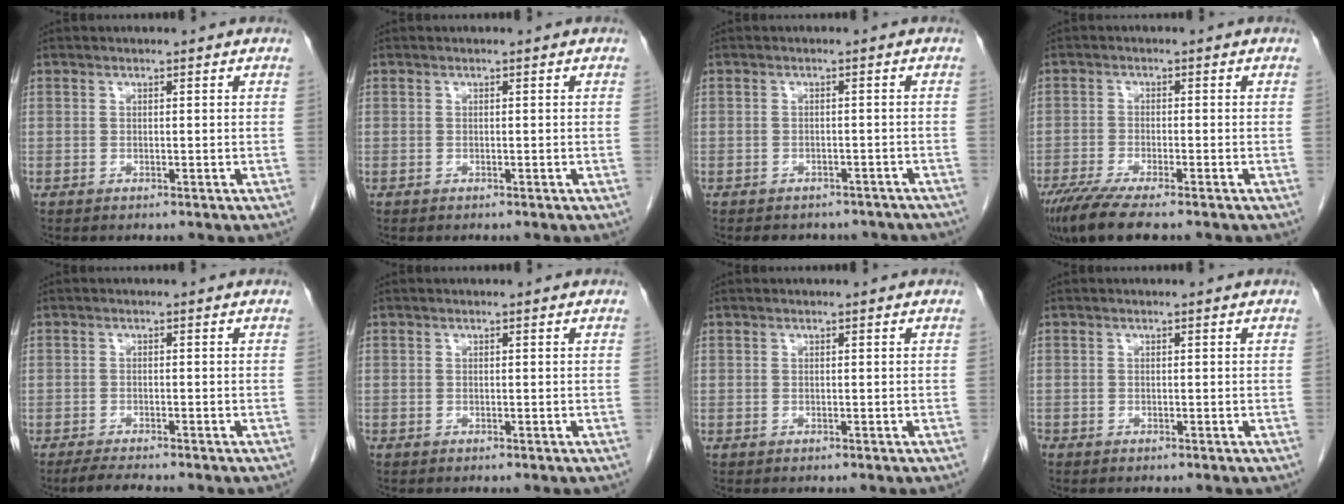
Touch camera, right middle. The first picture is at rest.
{"total": 0.0}
{"total": 8.7, "force": [-7.6, 3.7, 2.1], "torque": [-0.026, 0.005, -0.076]}
{"total": 8.5, "force": [-6.6, 0.9, 5.2], "torque": [-0.089, -0.021, -0.113]}
{"total": 3.3, "force": [-2.9, 0.1, 1.7], "torque": [-0.033, -0.011, -0.049]}
{"total": 0.0}
{"total": 0.0}
{"total": 0.0}